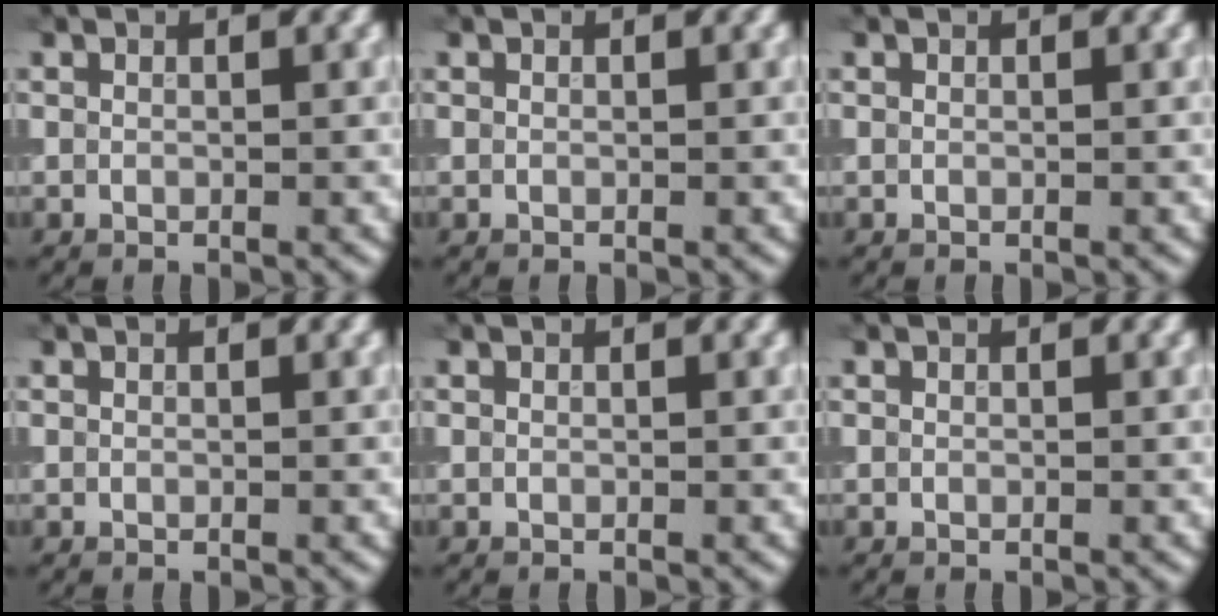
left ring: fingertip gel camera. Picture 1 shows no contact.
{"total": 0.0}
{"total": 0.0}
{"total": 0.0}
{"total": 0.0}
{"total": 0.0}